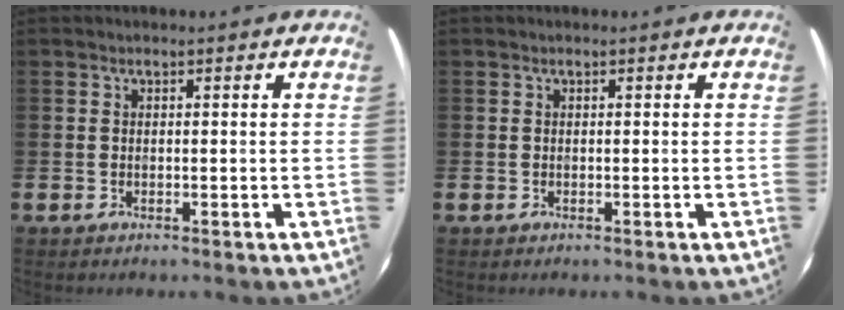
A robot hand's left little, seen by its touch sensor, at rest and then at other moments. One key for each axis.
{"total": 0.0}